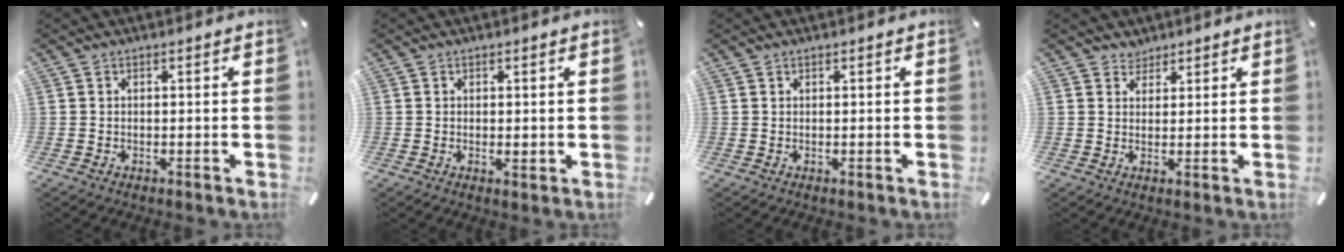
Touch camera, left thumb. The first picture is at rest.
{"total": 1.3, "force": [0.0, 0.5, 1.2], "torque": [-0.015, -0.006, -0.001]}
{"total": 0.0}
{"total": 2.4, "force": [1.9, 1.4, -0.3], "torque": [0.010, -0.005, 0.036]}